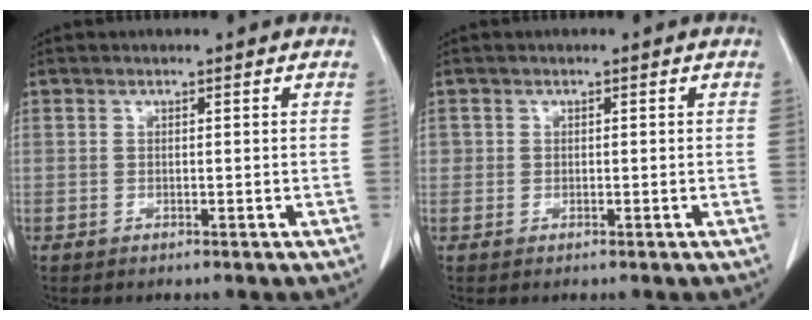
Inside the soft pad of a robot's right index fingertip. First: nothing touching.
{"total": 0.7, "force": [0.1, 0.7, 0.1], "torque": [0.009, 0.004, -0.002]}